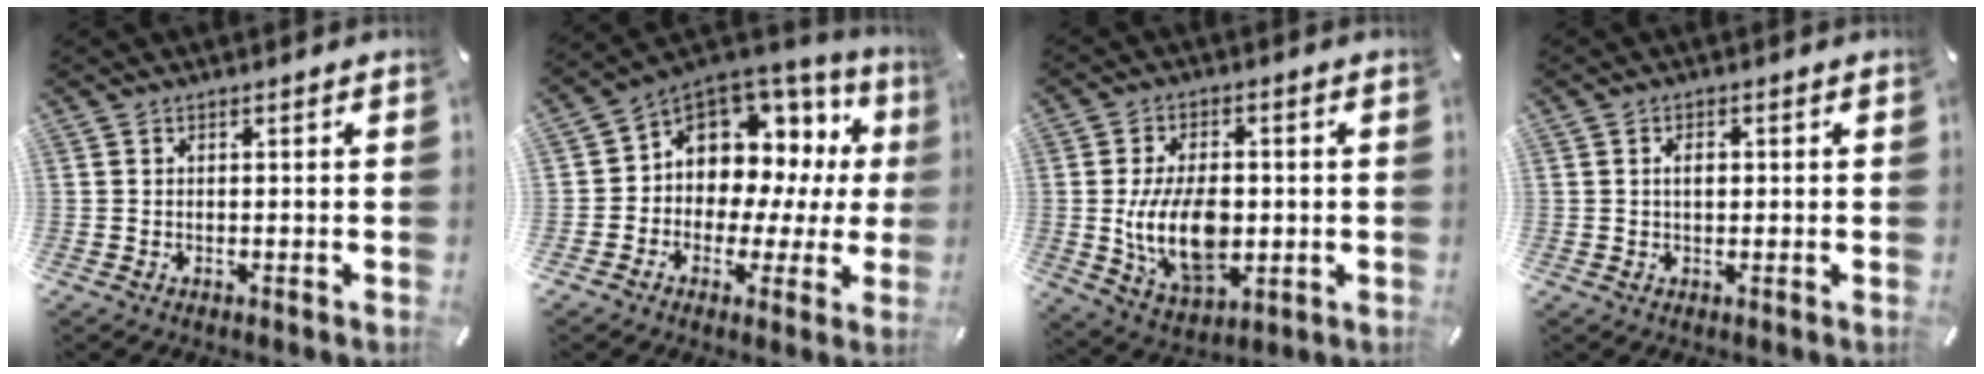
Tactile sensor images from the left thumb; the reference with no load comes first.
{"total": 8.0, "force": [2.8, 7.1, 2.1], "torque": [-0.041, -0.047, 0.054]}
{"total": 15.2, "force": [-1.1, 9.6, 11.8], "torque": [-0.223, -0.007, -0.016]}
{"total": 2.4, "force": [0.3, 1.4, 1.9], "torque": [-0.031, 0.003, 0.002]}